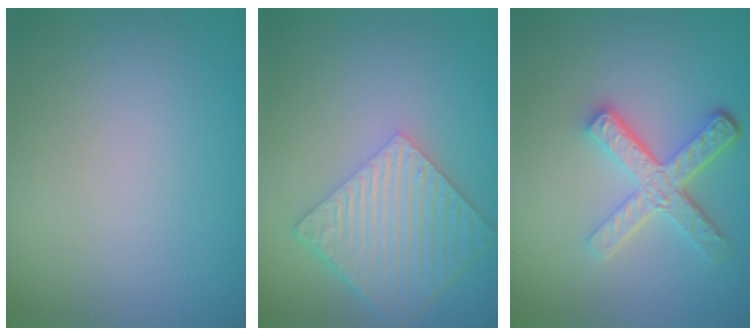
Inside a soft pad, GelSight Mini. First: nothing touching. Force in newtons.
{"total": 6.1, "press": 4.5, "slide": 4.1}
{"total": 4.9, "press": 3.6, "slide": 3.3}